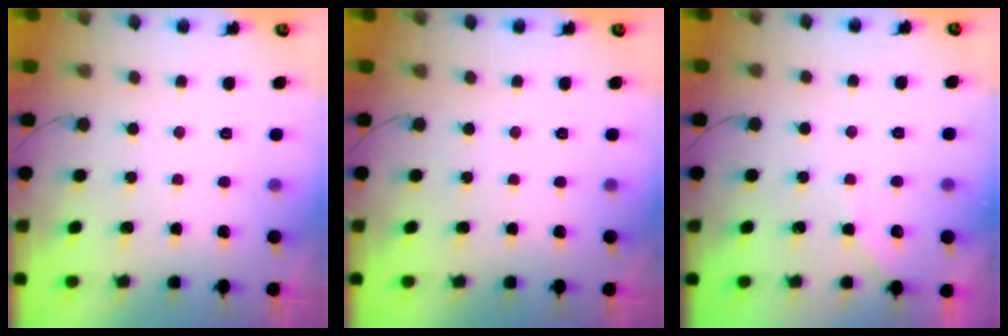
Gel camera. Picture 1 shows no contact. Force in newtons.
{"total": 0.0}
{"total": 2.4, "press": 2.4, "slide": 0.4}